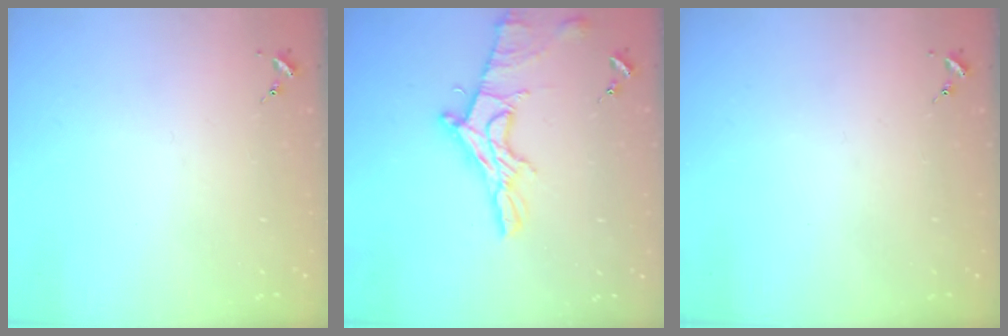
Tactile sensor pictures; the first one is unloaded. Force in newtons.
{"total": 14.1, "press": 14.1, "slide": 1.3}
{"total": 0.0}